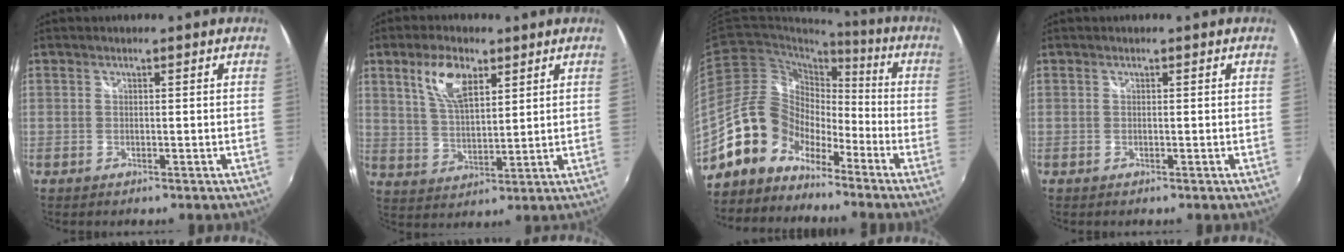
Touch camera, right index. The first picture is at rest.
{"total": 8.8, "force": [4.6, 3.9, 6.4], "torque": [-0.122, 0.010, 0.092]}
{"total": 12.2, "force": [-9.3, 7.2, 3.3], "torque": [-0.064, 0.033, -0.183]}
{"total": 0.0}